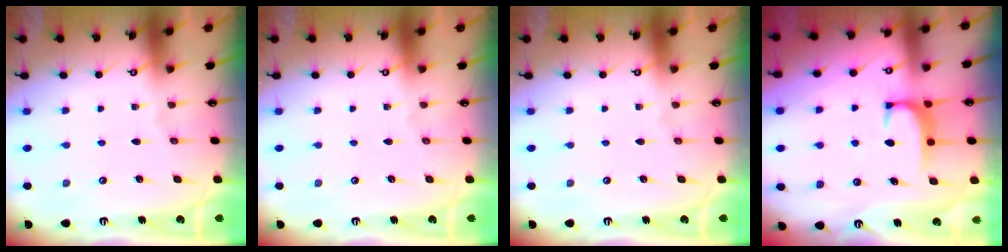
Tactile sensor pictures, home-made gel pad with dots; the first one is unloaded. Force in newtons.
{"total": 0.0}
{"total": 0.0}
{"total": 1.8, "press": 1.7, "slide": 0.5}